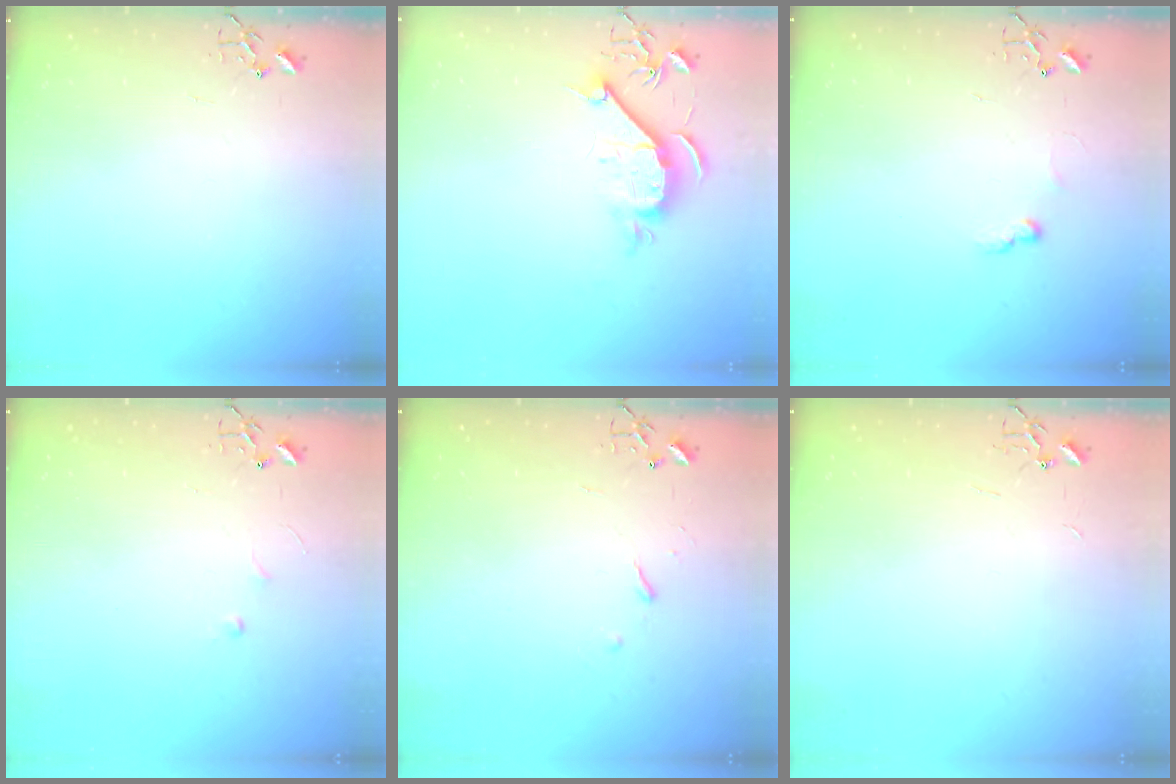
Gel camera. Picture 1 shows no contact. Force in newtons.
{"total": 9.5, "press": 9.5, "slide": 0.9}
{"total": 5.9, "press": 5.9, "slide": 0.8}
{"total": 3.4, "press": 3.4, "slide": 0.5}
{"total": 3.4, "press": 3.3, "slide": 0.6}
{"total": 1.8, "press": 1.8, "slide": 0.2}